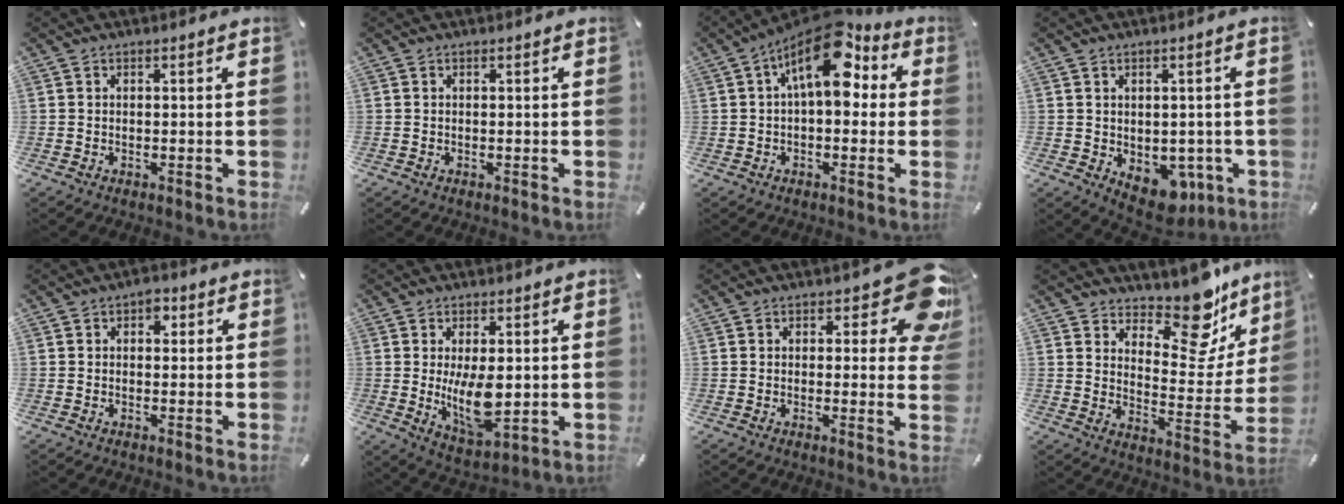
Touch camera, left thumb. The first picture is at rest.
{"total": 0.0}
{"total": 13.7, "force": [5.1, 6.9, 10.7], "torque": [-0.159, -0.026, 0.089]}
{"total": 7.2, "force": [-2.5, 5.1, 4.4], "torque": [-0.033, 0.009, -0.036]}
{"total": 2.7, "force": [0.9, 1.9, 1.7], "torque": [-0.013, -0.002, 0.009]}
{"total": 10.7, "force": [0.2, 5.4, 9.2], "torque": [-0.151, -0.026, 0.003]}
{"total": 12.2, "force": [5.8, 5.3, 9.4], "torque": [-0.100, -0.042, 0.098]}
{"total": 15.5, "force": [12.7, 6.2, 6.2], "torque": [-0.079, -0.117, 0.218]}